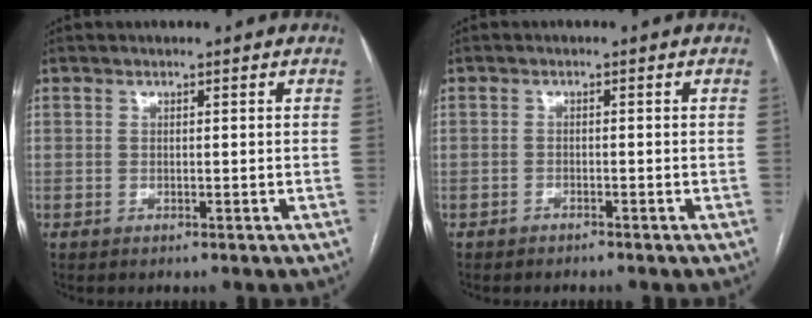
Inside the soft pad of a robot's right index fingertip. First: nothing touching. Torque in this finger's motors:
{"motor_torque": [0.31, -0.29, 0.02, -0.03]}